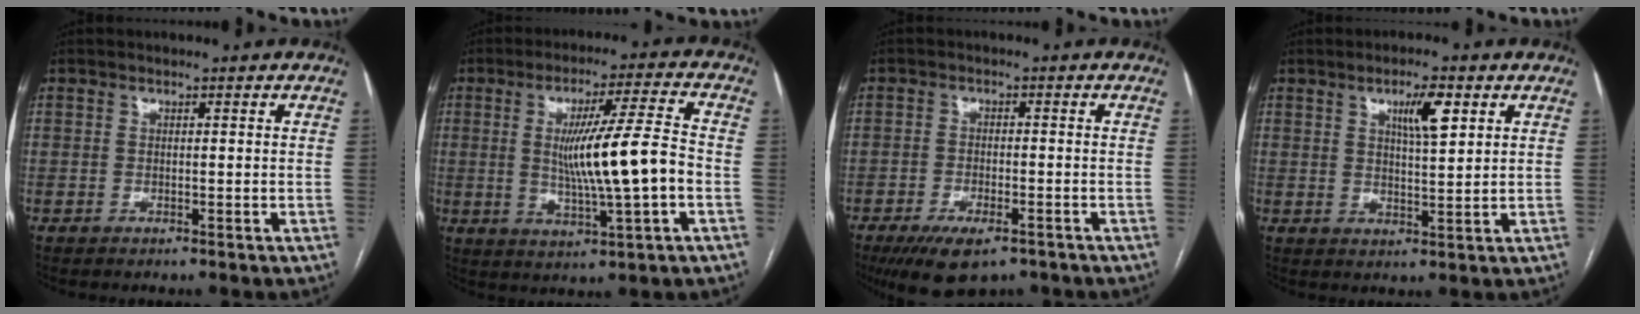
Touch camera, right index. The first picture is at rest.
{"total": 12.2, "force": [-0.8, -0.2, 12.2], "torque": [-0.211, -0.003, -0.013]}
{"total": 8.2, "force": [-5.7, 3.0, 5.1], "torque": [-0.084, -0.011, -0.090]}
{"total": 5.4, "force": [2.6, 0.9, 4.7], "torque": [-0.080, 0.001, 0.043]}